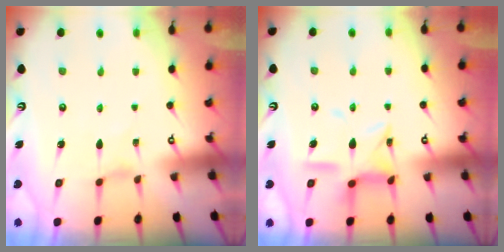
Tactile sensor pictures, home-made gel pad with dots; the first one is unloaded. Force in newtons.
{"total": 11.3, "press": 11.3, "slide": 0.8}